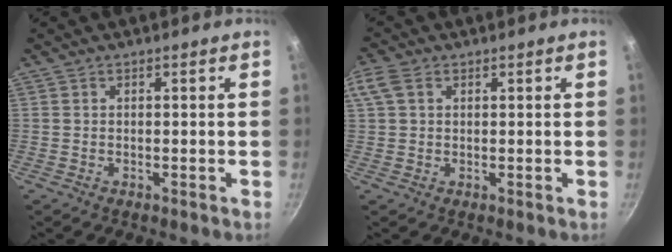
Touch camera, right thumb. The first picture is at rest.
{"total": 4.3, "force": [1.6, 2.9, 2.8], "torque": [-0.059, 0.012, 0.030]}